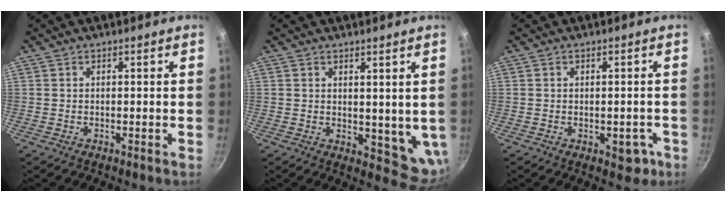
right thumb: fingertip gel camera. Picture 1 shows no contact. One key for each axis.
{"total": 7.4, "fx": 2.7, "fy": 4.3, "fz": 5.3, "tx": -0.062, "ty": -0.029, "tz": 0.047}
{"total": 3.9, "fx": -1.4, "fy": 2.4, "fz": 2.8, "tx": -0.011, "ty": 0.014, "tz": -0.010}